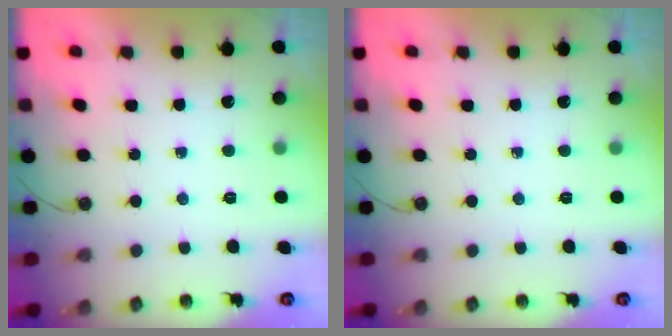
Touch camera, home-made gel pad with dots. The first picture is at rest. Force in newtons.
{"total": 0.0}